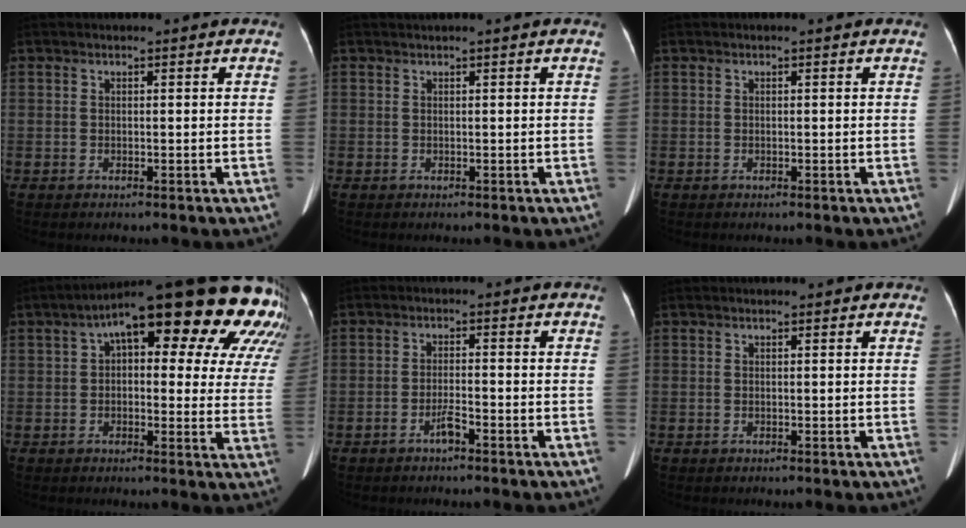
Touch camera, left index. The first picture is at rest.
{"total": 0.0}
{"total": 0.0}
{"total": 23.3, "force": [13.9, 7.1, 17.3], "torque": [-0.221, 0.065, 0.164]}
{"total": 2.3, "force": [-2.1, 0.0, 1.0], "torque": [-0.021, -0.016, -0.034]}
{"total": 2.1, "force": [1.8, 0.6, 0.9], "torque": [-0.014, 0.017, 0.017]}